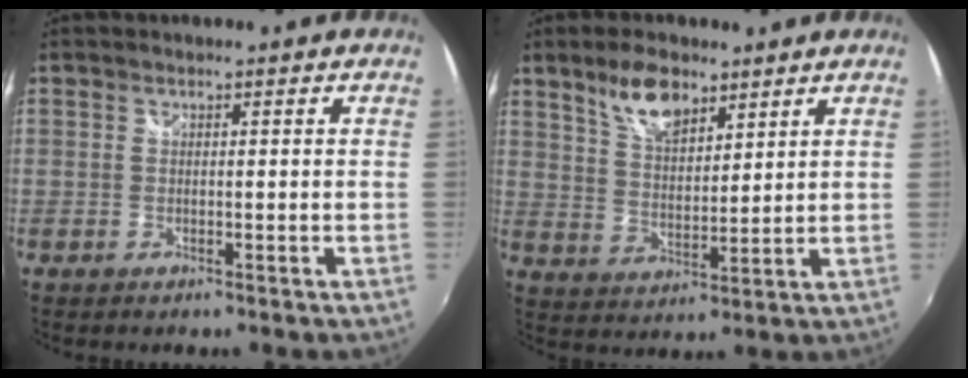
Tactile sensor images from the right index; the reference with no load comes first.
{"total": 8.4, "force": [5.7, 3.6, 5.0], "torque": [-0.089, 0.010, 0.108]}